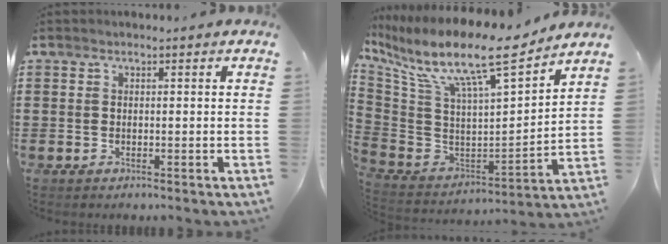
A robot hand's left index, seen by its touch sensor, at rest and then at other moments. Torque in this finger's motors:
{"motor_torque": [2.02, -0.12, 1.05, 0.21]}